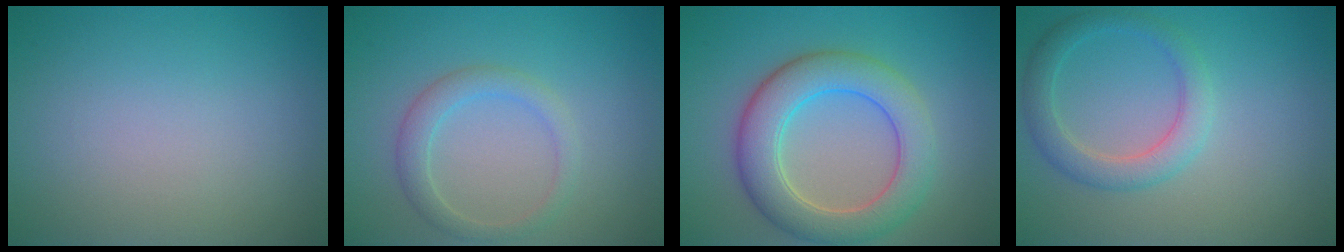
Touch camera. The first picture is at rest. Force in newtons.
{"total": 2.4, "press": 2.4, "slide": 0.1}
{"total": 6.5, "press": 6.5, "slide": 0.0}
{"total": 3.1, "press": 3.1, "slide": 0.1}